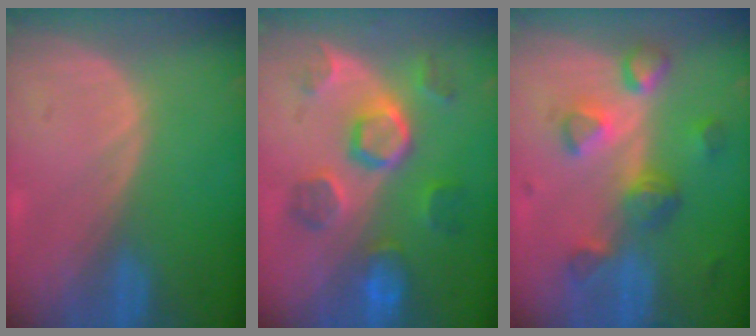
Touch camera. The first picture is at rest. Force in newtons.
{"total": 8.5, "press": 8.4, "slide": 0.8}
{"total": 8.1, "press": 7.2, "slide": 3.7}